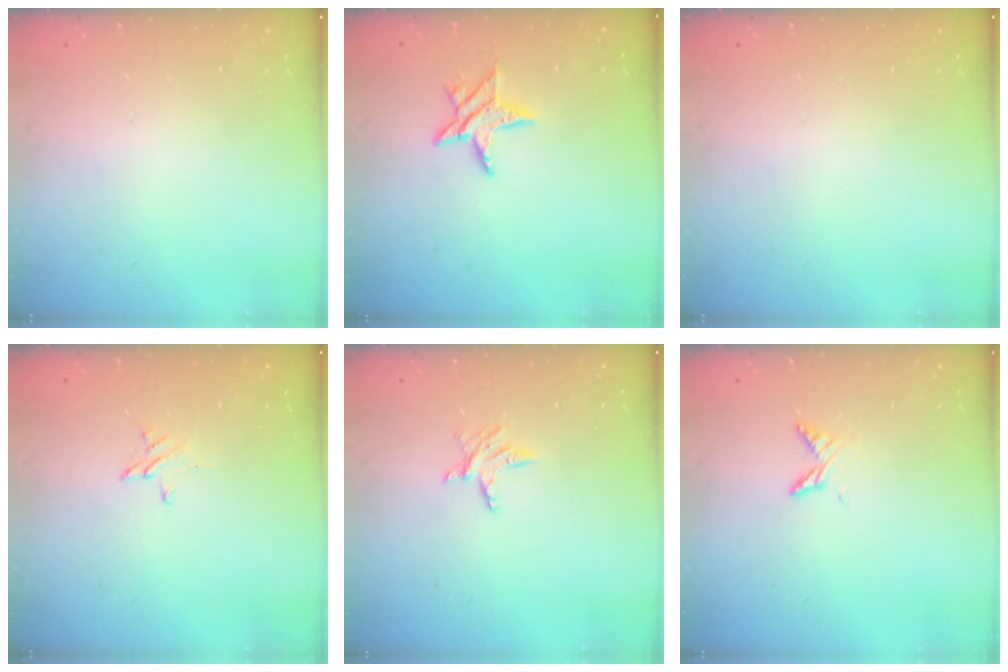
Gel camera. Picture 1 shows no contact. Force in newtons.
{"total": 7.2, "press": 7.2, "slide": 0.1}
{"total": 0.0}
{"total": 2.3, "press": 2.3, "slide": 0.2}
{"total": 3.9, "press": 3.9, "slide": 0.5}
{"total": 4.5, "press": 4.4, "slide": 0.5}